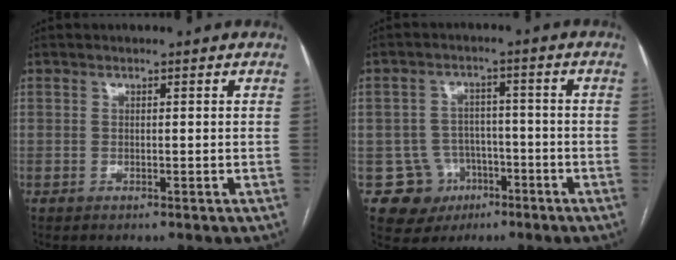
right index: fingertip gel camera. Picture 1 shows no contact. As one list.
[{"total": 7.7, "force": [-3.0, 7.1, 0.5], "torque": [-0.001, 0.013, -0.037]}]